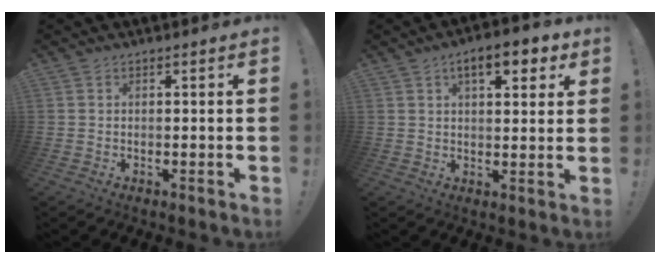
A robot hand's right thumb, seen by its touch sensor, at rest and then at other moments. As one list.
[{"total": 8.8, "force": [4.4, 3.4, 6.8], "torque": [-0.088, -0.009, 0.069]}]